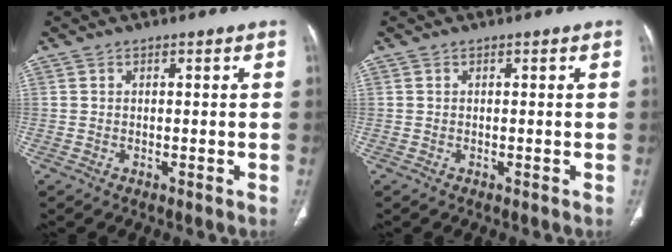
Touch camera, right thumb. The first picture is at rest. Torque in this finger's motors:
{"motor_torque": [0.00, 0.00, 0.02, 0.02, 0.00]}